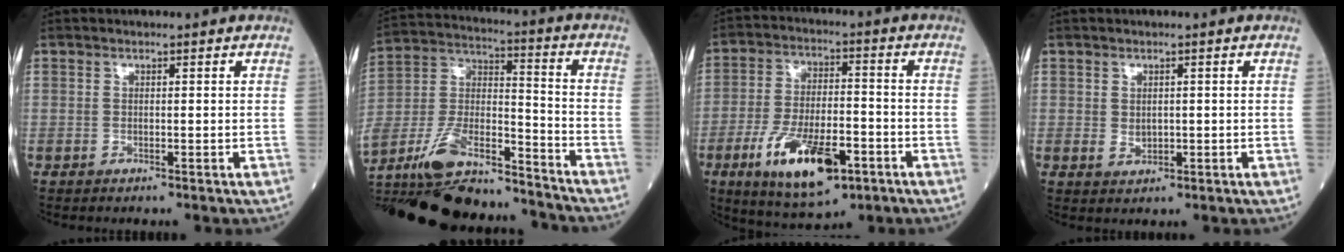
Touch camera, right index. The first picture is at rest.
{"total": 25.0, "force": [-21.4, 5.5, 11.7], "torque": [-0.283, -0.013, -0.361]}
{"total": 14.2, "force": [-6.5, 4.8, 11.7], "torque": [-0.218, -0.013, -0.103]}
{"total": 1.8, "force": [0.1, 1.3, 1.2], "torque": [-0.020, -0.004, 0.008]}